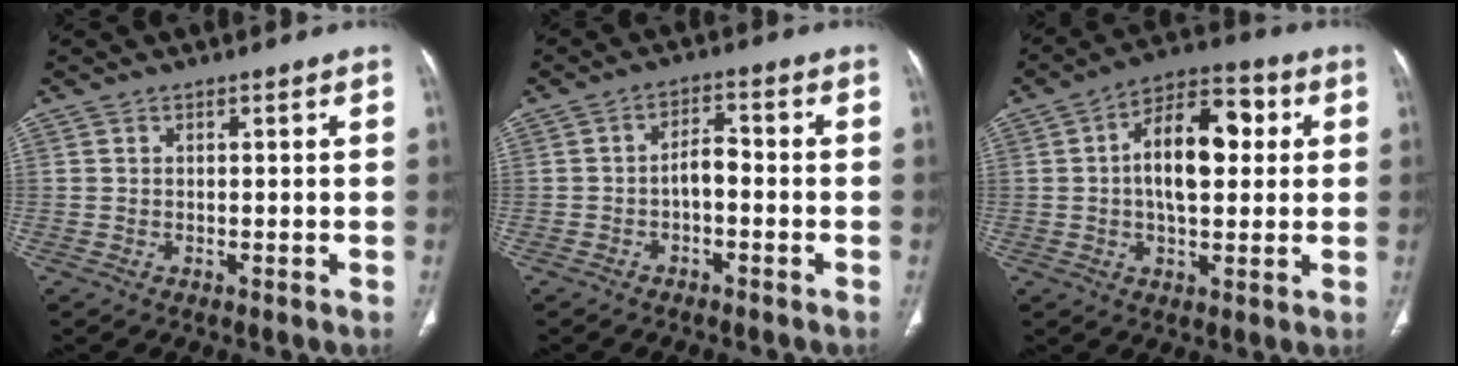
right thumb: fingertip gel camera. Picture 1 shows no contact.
{"total": 3.7, "force": [-1.2, 1.9, 2.9], "torque": [-0.041, 0.025, -0.025]}
{"total": 13.7, "force": [2.0, 7.2, 11.5], "torque": [-0.166, 0.018, 0.024]}